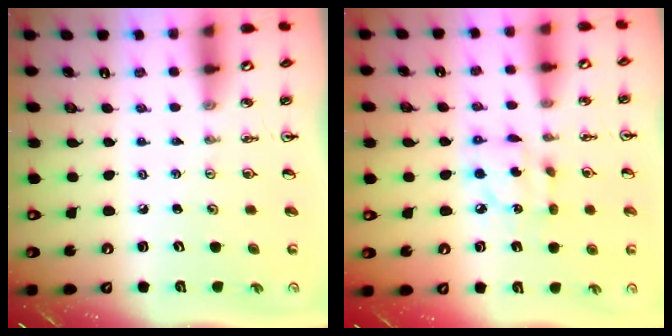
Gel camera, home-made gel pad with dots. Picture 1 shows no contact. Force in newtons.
{"total": 7.0, "press": 7.0, "slide": 0.4}